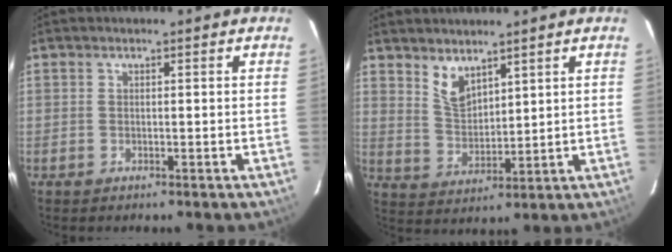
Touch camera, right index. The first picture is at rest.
{"total": 5.7, "force": [4.2, 2.5, 2.9], "torque": [-0.048, -0.004, 0.087]}